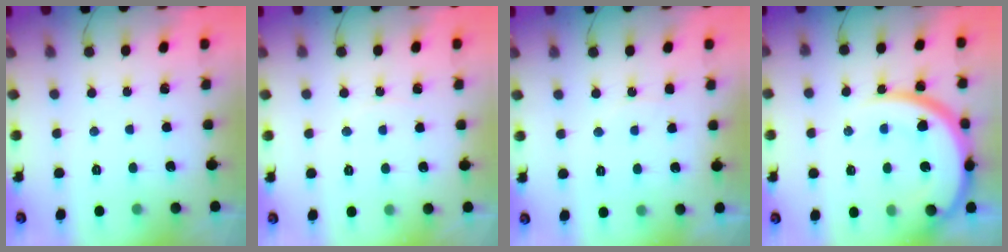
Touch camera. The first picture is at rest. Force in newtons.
{"total": 5.0, "press": 5.0, "slide": 0.6}
{"total": 7.5, "press": 7.5, "slide": 0.3}
{"total": 16.4, "press": 16.4, "slide": 1.5}